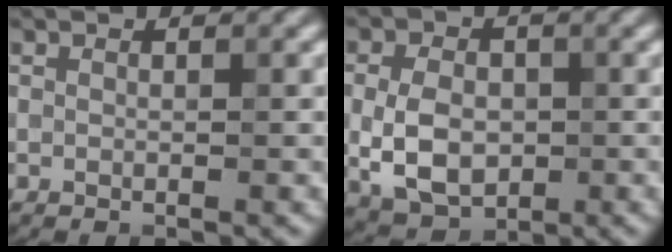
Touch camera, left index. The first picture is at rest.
{"total": 5.4, "force": [-0.6, 3.6, 3.9], "torque": [-0.083, -0.001, -0.012]}